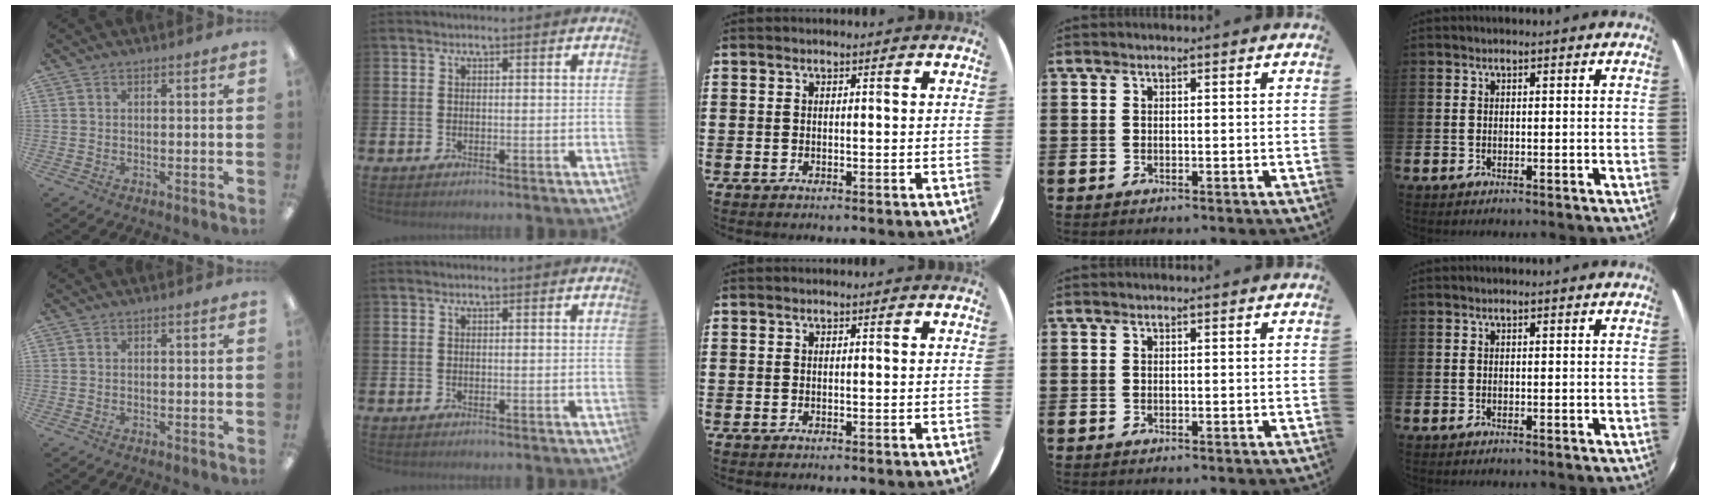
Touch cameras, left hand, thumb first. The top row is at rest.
{}